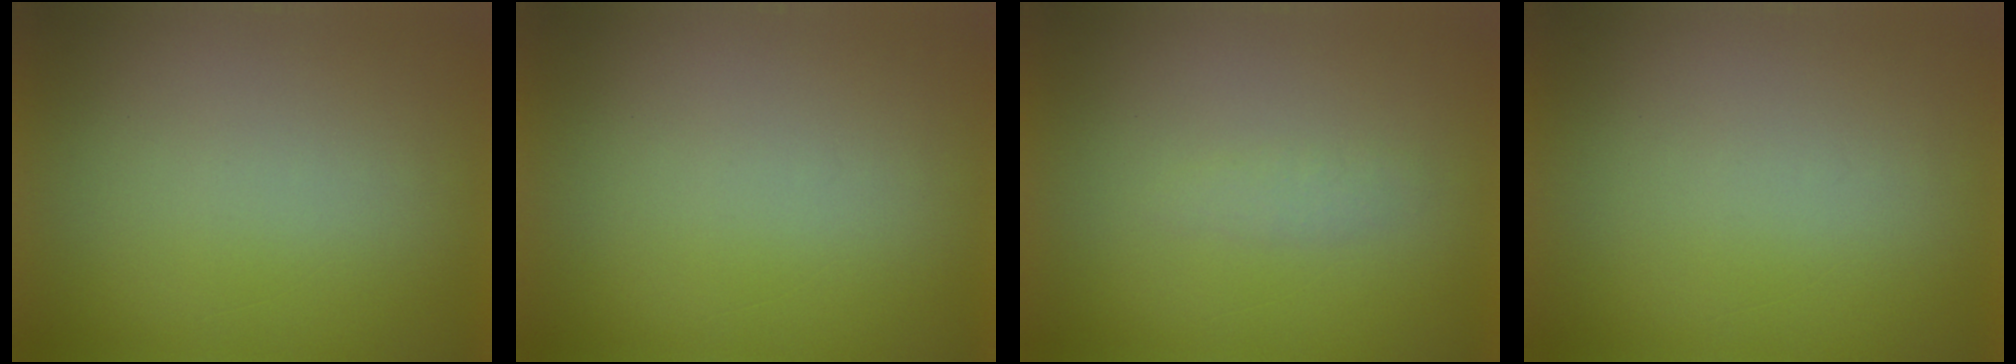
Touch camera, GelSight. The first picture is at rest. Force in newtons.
{"total": 0.0}
{"total": 1.4}
{"total": 0.0}